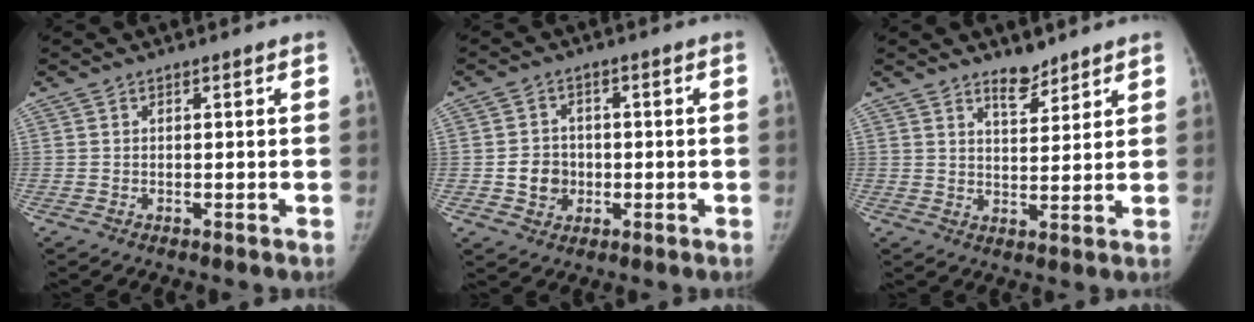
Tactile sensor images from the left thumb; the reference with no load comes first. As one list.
[{"total": 5.6, "force": [-0.8, 5.1, 2.3], "torque": [-0.016, 0.008, -0.012]}, {"total": 4.7, "force": [3.9, 1.9, 1.9], "torque": [-0.013, -0.032, 0.065]}]